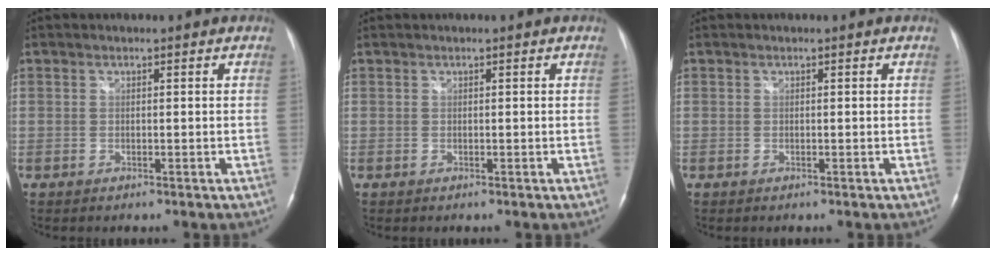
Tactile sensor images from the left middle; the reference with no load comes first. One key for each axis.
{"total": 0.0}
{"total": 0.0}